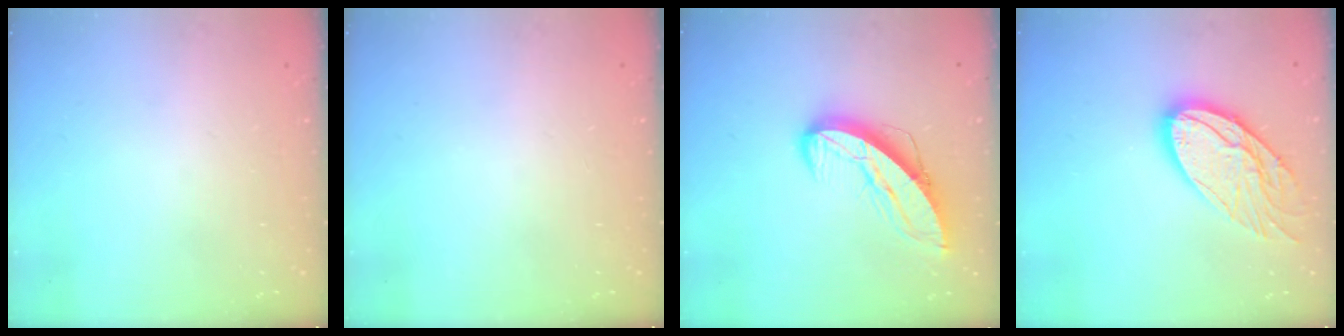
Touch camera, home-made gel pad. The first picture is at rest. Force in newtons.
{"total": 0.0}
{"total": 11.0, "press": 11.0, "slide": 1.1}
{"total": 17.0, "press": 16.9, "slide": 1.4}